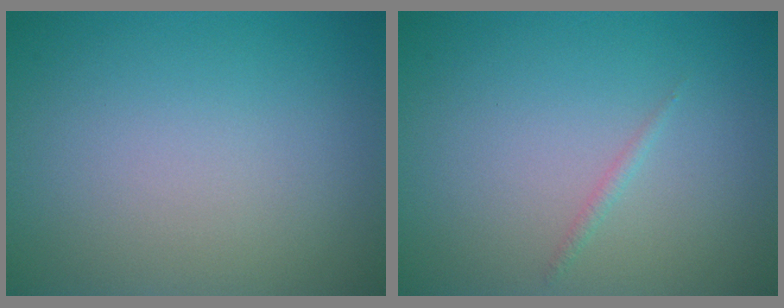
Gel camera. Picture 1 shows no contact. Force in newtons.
{"total": 0.6, "press": 0.6, "slide": 0.0}